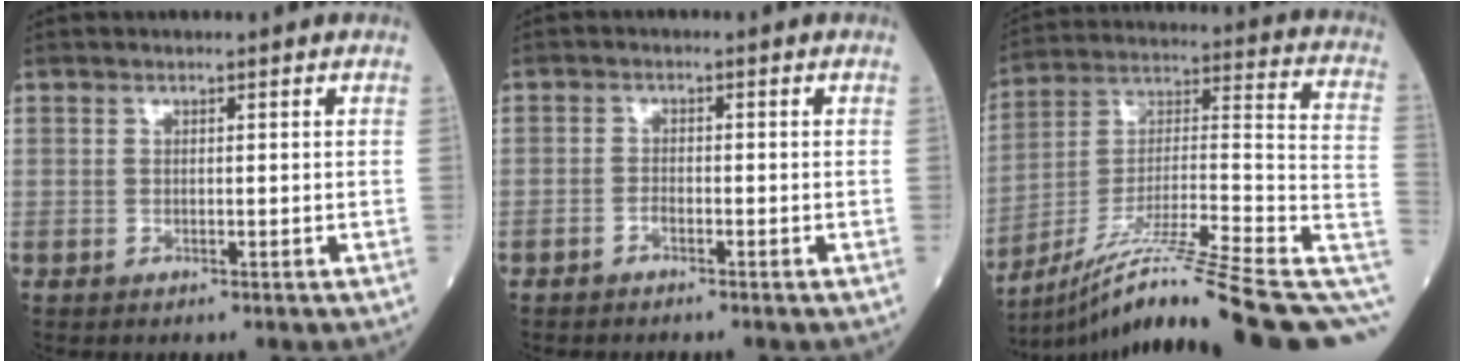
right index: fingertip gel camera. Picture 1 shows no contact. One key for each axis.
{"total": 1.2, "fx": -1.0, "fy": 0.4, "fz": 0.5, "tx": -0.007, "ty": 0.003, "tz": -0.018}
{"total": 23.7, "fx": -15.2, "fy": 0.4, "fz": 18.3, "tx": -0.238, "ty": 0.037, "tz": -0.258}